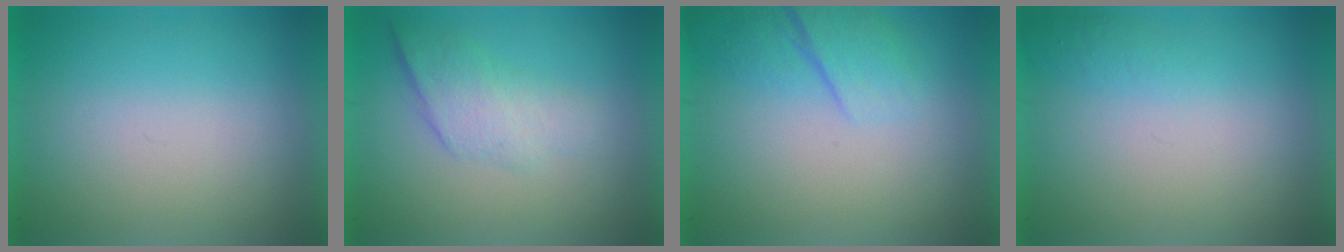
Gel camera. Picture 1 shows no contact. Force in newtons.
{"total": 2.2}
{"total": 2.2}
{"total": 1.0}